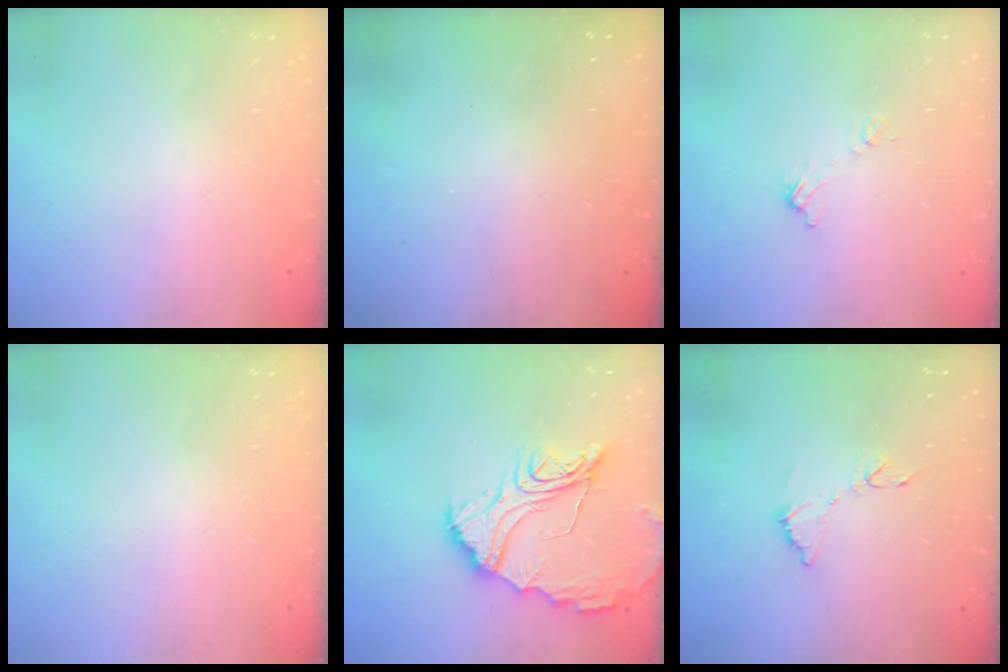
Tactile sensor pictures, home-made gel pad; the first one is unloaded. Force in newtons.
{"total": 3.3, "press": 3.3, "slide": 0.1}
{"total": 6.8, "press": 6.7, "slide": 0.4}
{"total": 0.0}
{"total": 19.0, "press": 19.0, "slide": 1.6}
{"total": 8.8, "press": 8.8, "slide": 0.4}